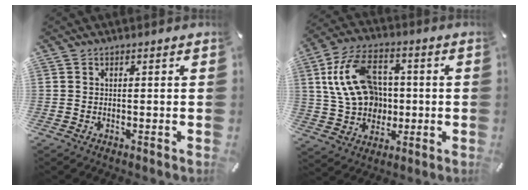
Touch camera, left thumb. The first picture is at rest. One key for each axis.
{"total": 15.8, "fx": 1.6, "fy": 12.1, "fz": 10.1, "tx": -0.213, "ty": 0.021, "tz": 0.034}